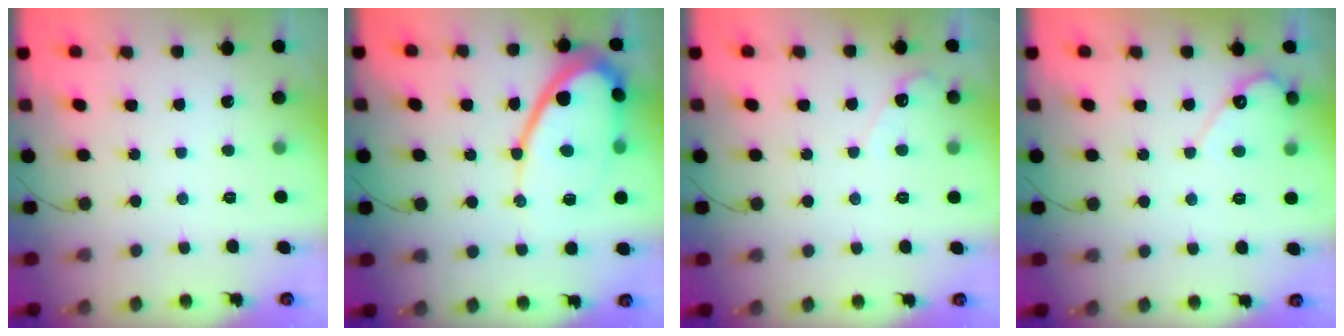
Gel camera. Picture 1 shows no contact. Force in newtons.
{"total": 14.4, "press": 14.4, "slide": 1.6}
{"total": 3.1, "press": 3.0, "slide": 0.3}
{"total": 5.3, "press": 5.3, "slide": 0.2}